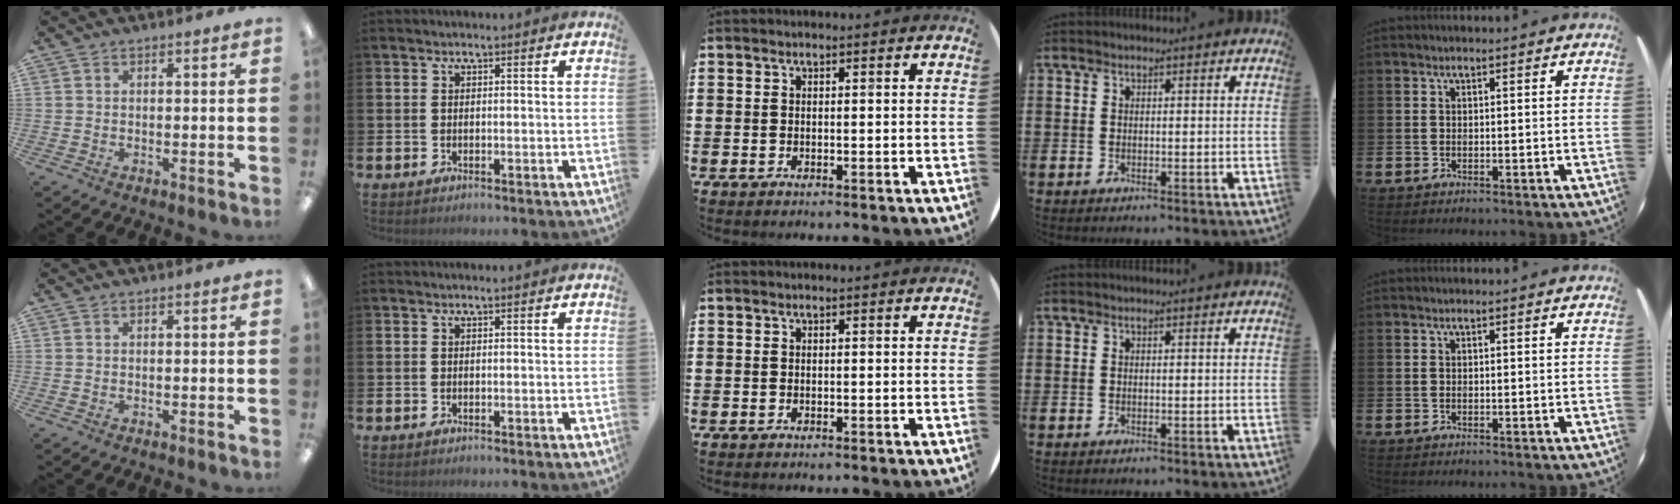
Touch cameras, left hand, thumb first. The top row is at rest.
{}